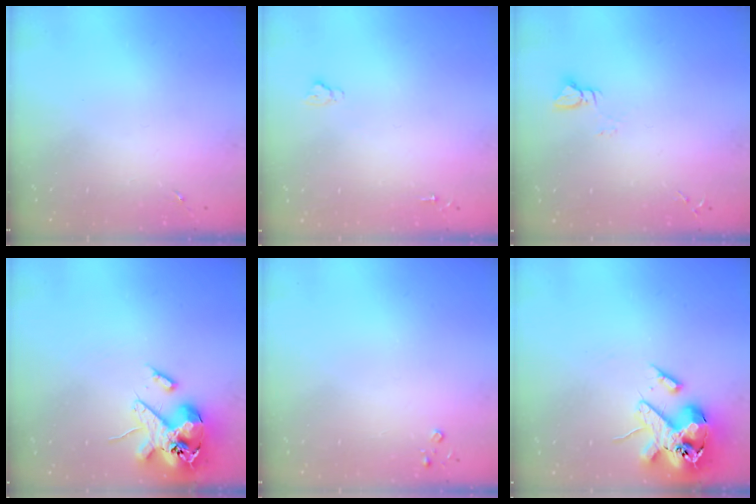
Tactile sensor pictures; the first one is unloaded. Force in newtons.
{"total": 2.6, "press": 2.5, "slide": 0.3}
{"total": 3.0, "press": 3.0, "slide": 0.3}
{"total": 16.3, "press": 16.1, "slide": 2.7}
{"total": 2.6, "press": 2.6, "slide": 0.3}
{"total": 16.9, "press": 16.7, "slide": 2.8}